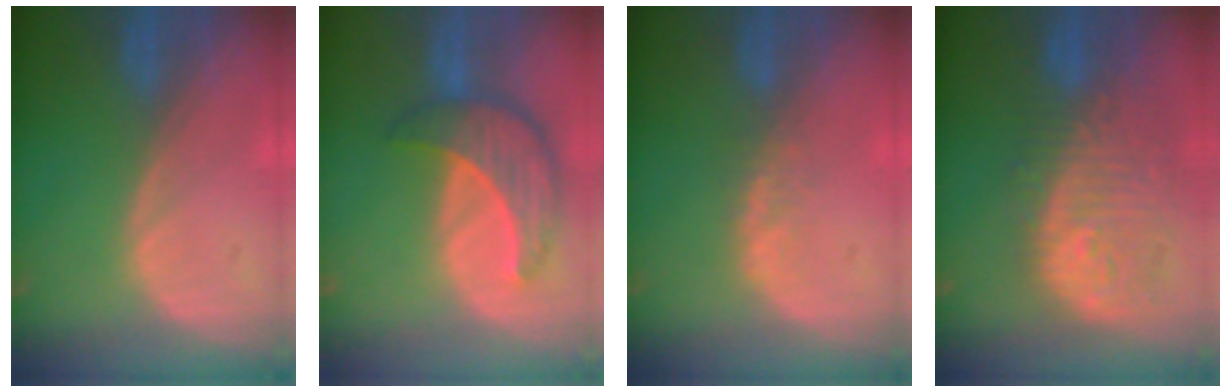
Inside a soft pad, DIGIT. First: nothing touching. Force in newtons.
{"total": 8.6, "press": 7.8, "slide": 3.6}
{"total": 1.9, "press": 1.8, "slide": 0.5}
{"total": 12.0, "press": 10.7, "slide": 5.4}